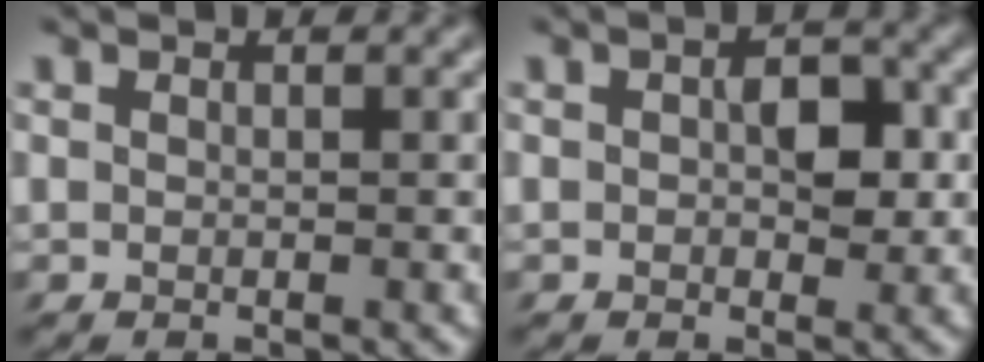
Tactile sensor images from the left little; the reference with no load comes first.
{"total": 4.1, "force": [-0.1, 2.5, 3.2], "torque": [-0.050, 0.003, -0.002]}